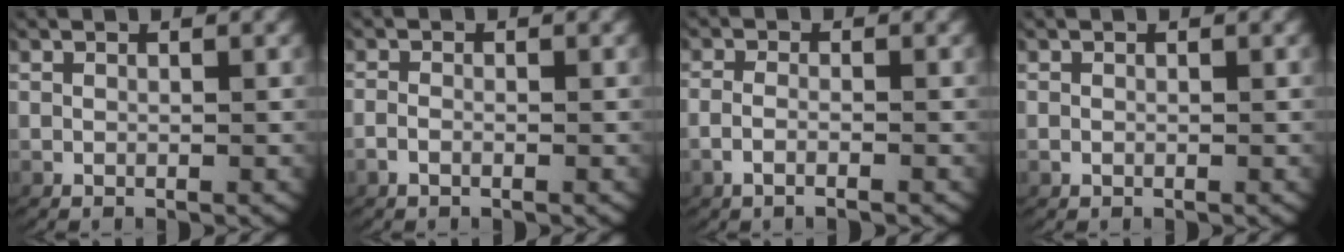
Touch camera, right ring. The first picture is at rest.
{"total": 0.9, "force": [-0.6, 0.4, 0.6], "torque": [-0.021, -0.005, -0.011]}
{"total": 2.0, "force": [-1.2, 0.5, 1.6], "torque": [-0.039, -0.005, -0.017]}
{"total": 0.0}